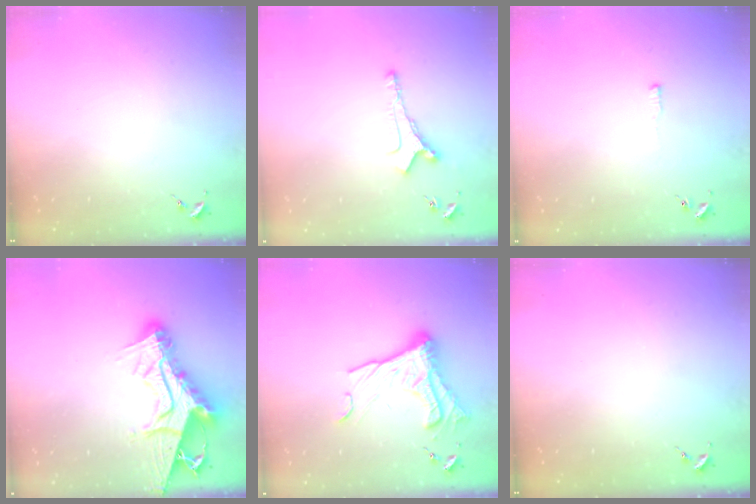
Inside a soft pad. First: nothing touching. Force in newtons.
{"total": 5.9, "press": 5.8, "slide": 0.7}
{"total": 2.9, "press": 2.9, "slide": 0.5}
{"total": 19.7, "press": 19.6, "slide": 1.6}
{"total": 15.9, "press": 15.9, "slide": 1.0}
{"total": 0.0}